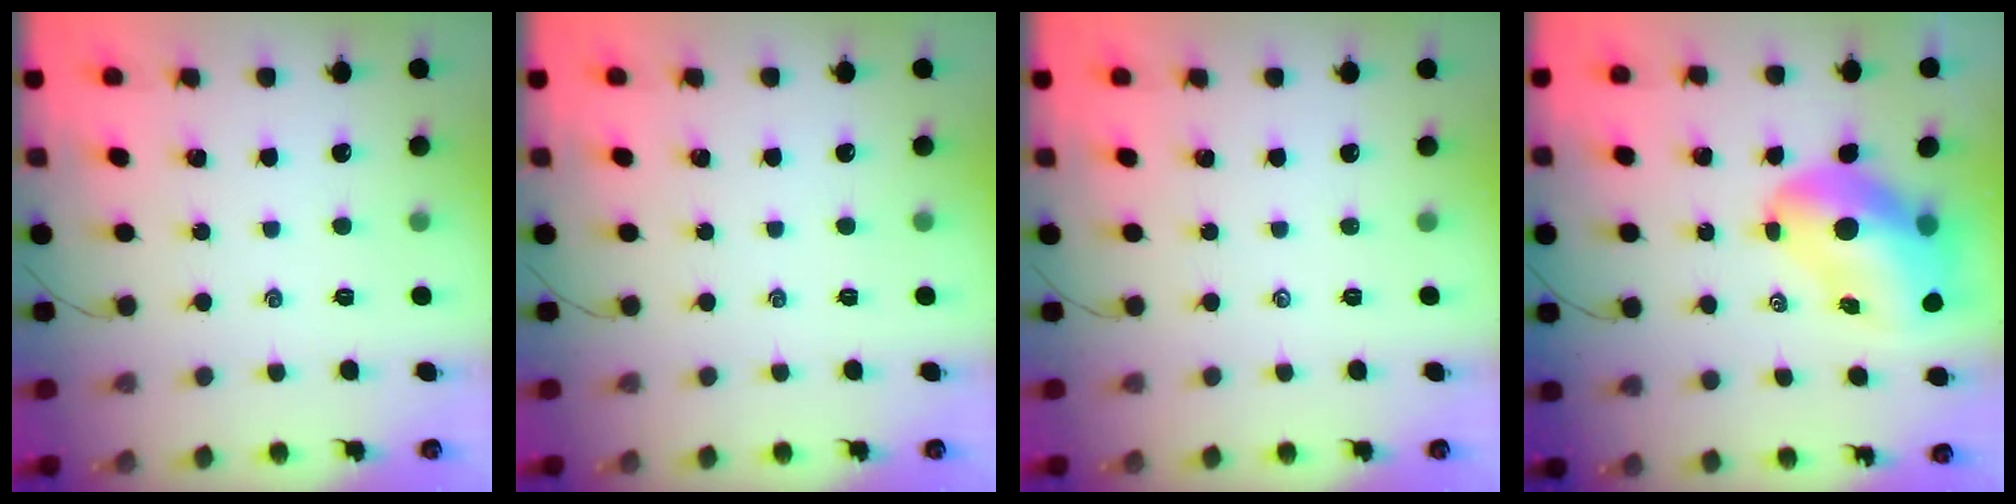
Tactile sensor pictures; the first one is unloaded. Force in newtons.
{"total": 0.0}
{"total": 0.0}
{"total": 13.7, "press": 13.1, "slide": 4.0}